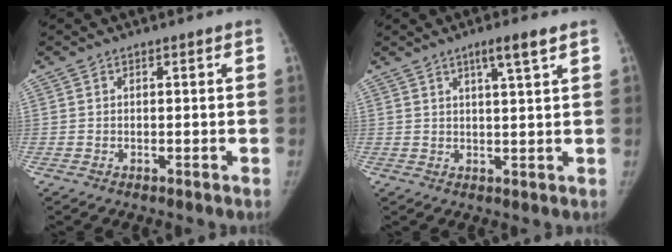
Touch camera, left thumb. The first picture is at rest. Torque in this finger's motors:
{"motor_torque": [0.31, -0.31, 0.31, -0.47, 0.20]}